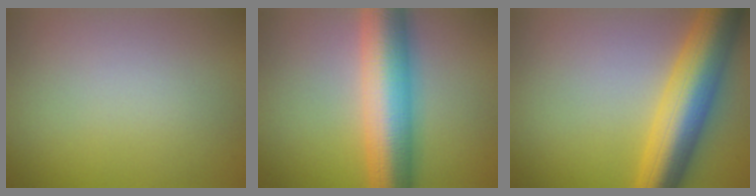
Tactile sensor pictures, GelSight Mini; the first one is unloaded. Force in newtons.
{"total": 10.1, "press": 10.0, "slide": 0.2}
{"total": 9.4, "press": 9.4, "slide": 0.2}